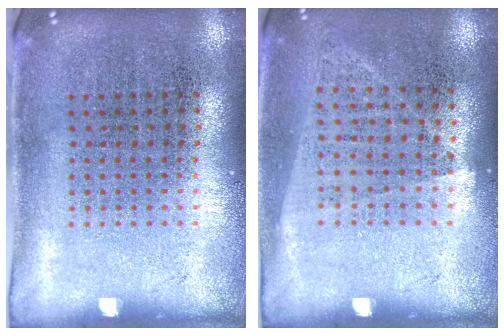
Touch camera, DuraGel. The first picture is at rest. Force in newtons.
{"total": 1.0, "press": 0.9, "slide": 0.4}